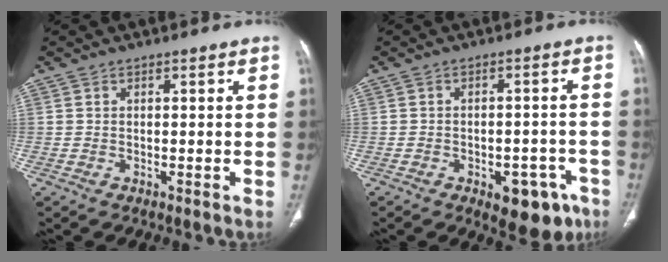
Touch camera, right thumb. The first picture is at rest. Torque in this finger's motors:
{"motor_torque": [0.91, 1.00, -0.11, 0.01, 0.02]}